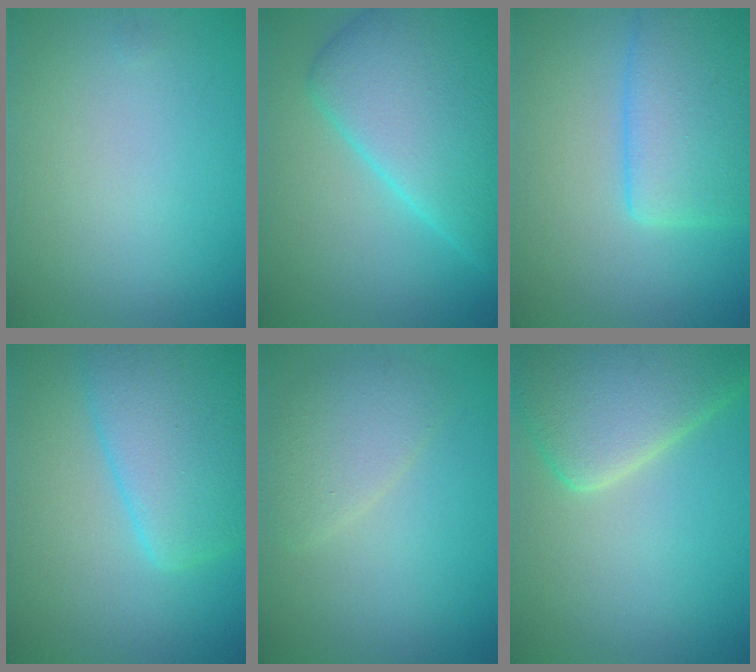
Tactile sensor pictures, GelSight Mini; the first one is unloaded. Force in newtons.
{"total": 10.9, "press": 10.9, "slide": 0.2}
{"total": 6.4, "press": 6.4, "slide": 0.3}
{"total": 7.0, "press": 7.0, "slide": 0.4}
{"total": 2.7, "press": 2.7, "slide": 0.2}
{"total": 8.1, "press": 8.1, "slide": 0.5}